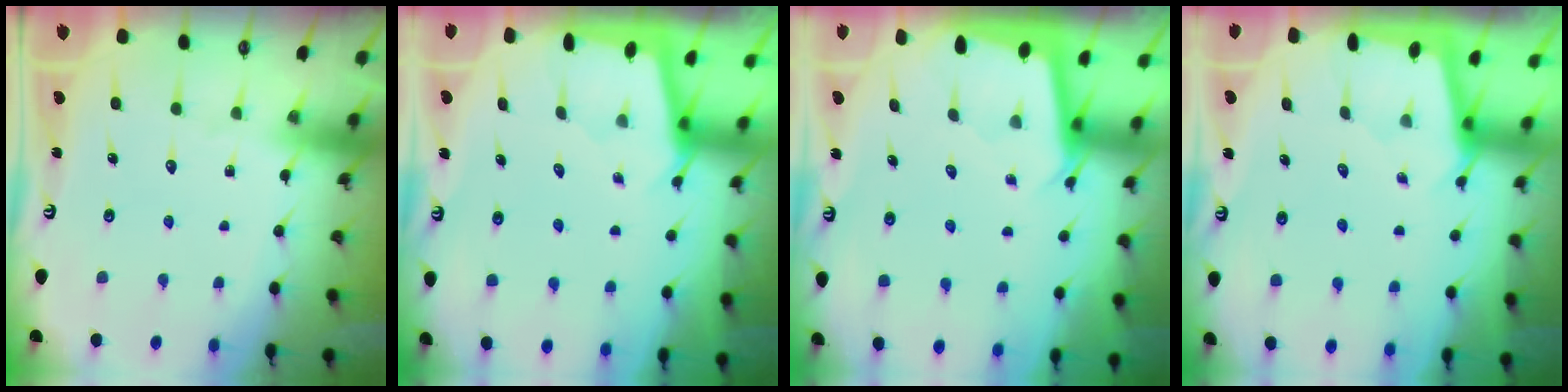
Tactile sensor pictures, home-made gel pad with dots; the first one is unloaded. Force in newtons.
{"total": 1.8, "press": 1.7, "slide": 0.1}
{"total": 1.9, "press": 1.9, "slide": 0.1}
{"total": 1.9, "press": 1.9, "slide": 0.1}